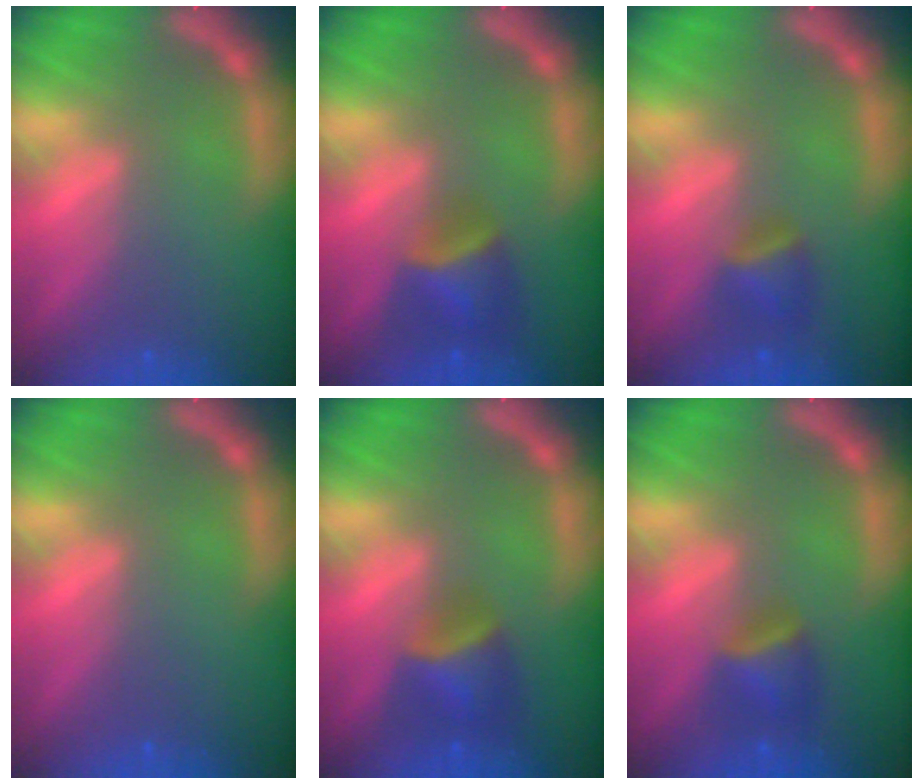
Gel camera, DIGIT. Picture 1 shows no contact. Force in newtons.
{"total": 4.0}
{"total": 2.4}
{"total": 0.0}
{"total": 4.0}
{"total": 2.9}